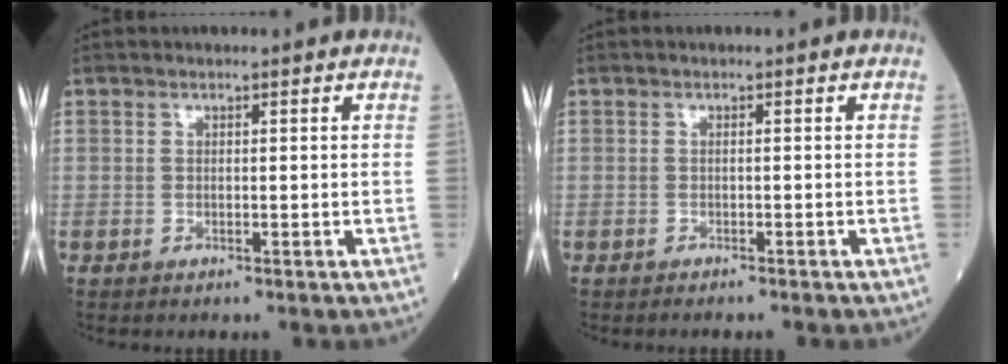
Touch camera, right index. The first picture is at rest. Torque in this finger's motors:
{"motor_torque": [0.02, -0.06, -0.01, 0.00]}